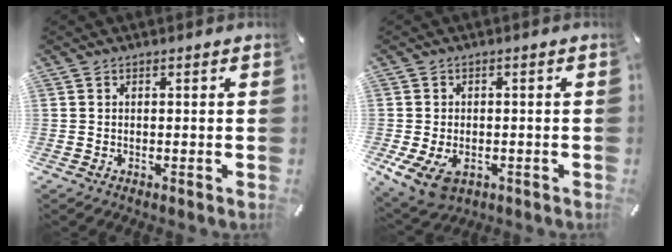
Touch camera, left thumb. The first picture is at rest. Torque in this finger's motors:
{"motor_torque": [1.09, 1.31, 0.30, -0.15, 0.23]}